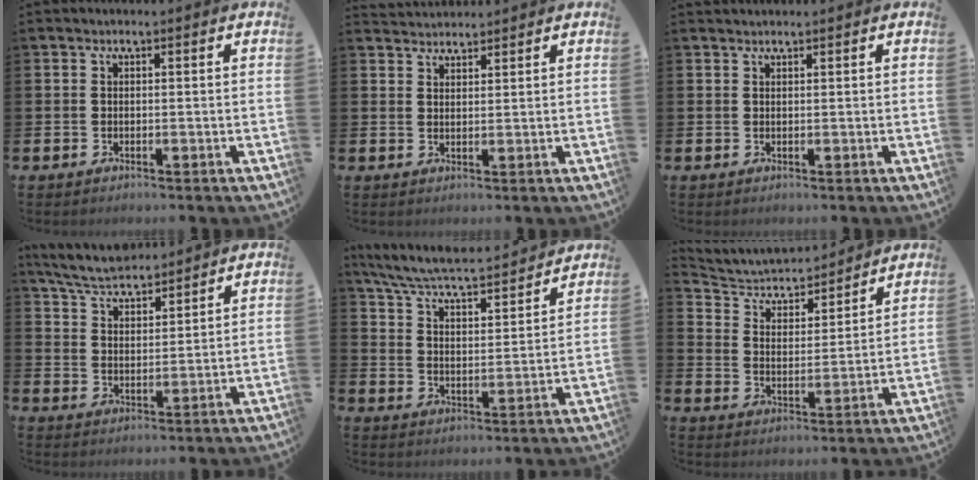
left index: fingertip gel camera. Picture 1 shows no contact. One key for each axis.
{"total": 2.5, "fx": 2.4, "fy": 0.6, "fz": -0.2, "tx": -0.001, "ty": -0.009, "tz": 0.045}
{"total": 0.8, "fx": 0.8, "fy": 0.1, "fz": 0.0, "tx": 0.010, "ty": -0.003, "tz": 0.012}
{"total": 6.1, "fx": 5.9, "fy": 1.0, "fz": 1.4, "tx": -0.054, "ty": -0.026, "tz": 0.107}
{"total": 6.7, "fx": 6.3, "fy": 0.7, "fz": 2.1, "tx": -0.073, "ty": -0.052, "tz": 0.104}
{"total": 5.0, "fx": 4.7, "fy": 1.6, "fz": 0.7, "tx": -0.046, "ty": -0.040, "tz": 0.075}